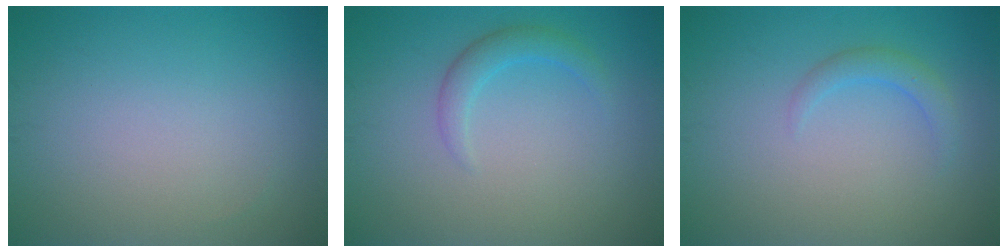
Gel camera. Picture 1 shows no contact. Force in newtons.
{"total": 1.9, "press": 1.9, "slide": 0.1}
{"total": 1.6, "press": 1.6, "slide": 0.0}